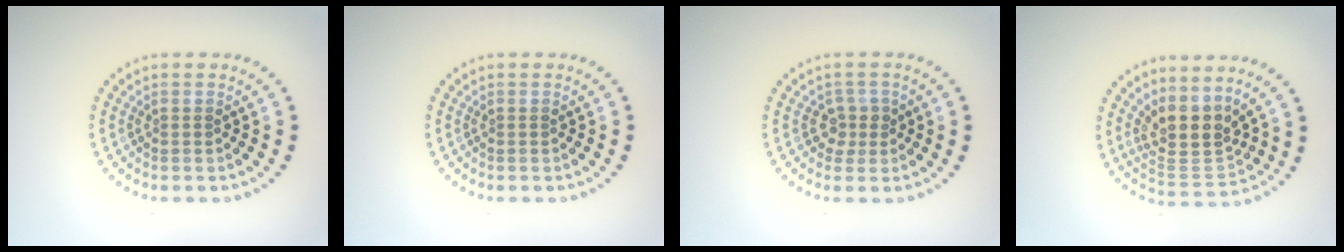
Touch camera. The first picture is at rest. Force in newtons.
{"total": 0.0}
{"total": 1.3, "press": 1.2, "slide": 0.6}
{"total": 4.3, "press": 3.6, "slide": 2.3}